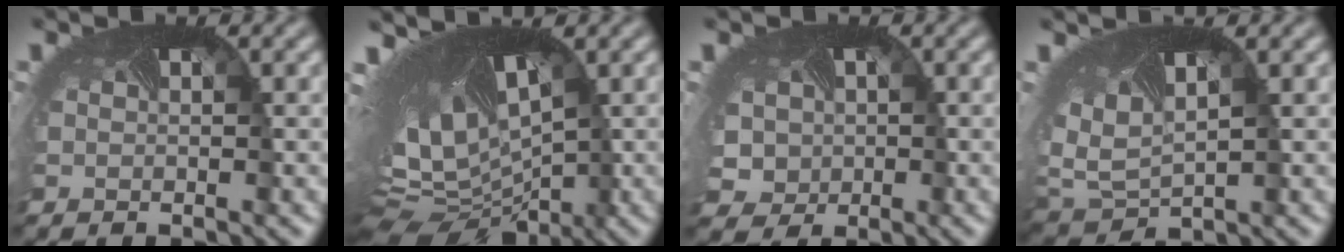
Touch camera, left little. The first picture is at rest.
{"total": 15.9, "force": [0.9, 8.7, 13.2], "torque": [-0.257, 0.014, 0.051]}
{"total": 5.1, "force": [-0.1, 4.6, 2.2], "torque": [-0.057, -0.005, -0.014]}
{"total": 5.7, "force": [2.0, 2.9, 4.5], "torque": [-0.100, 0.002, 0.045]}